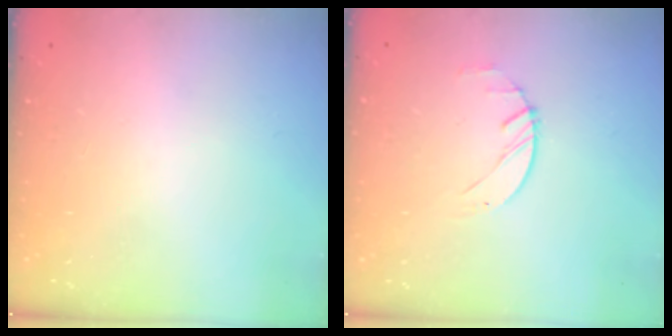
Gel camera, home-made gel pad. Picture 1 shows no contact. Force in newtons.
{"total": 1.2, "press": 1.2, "slide": 0.2}